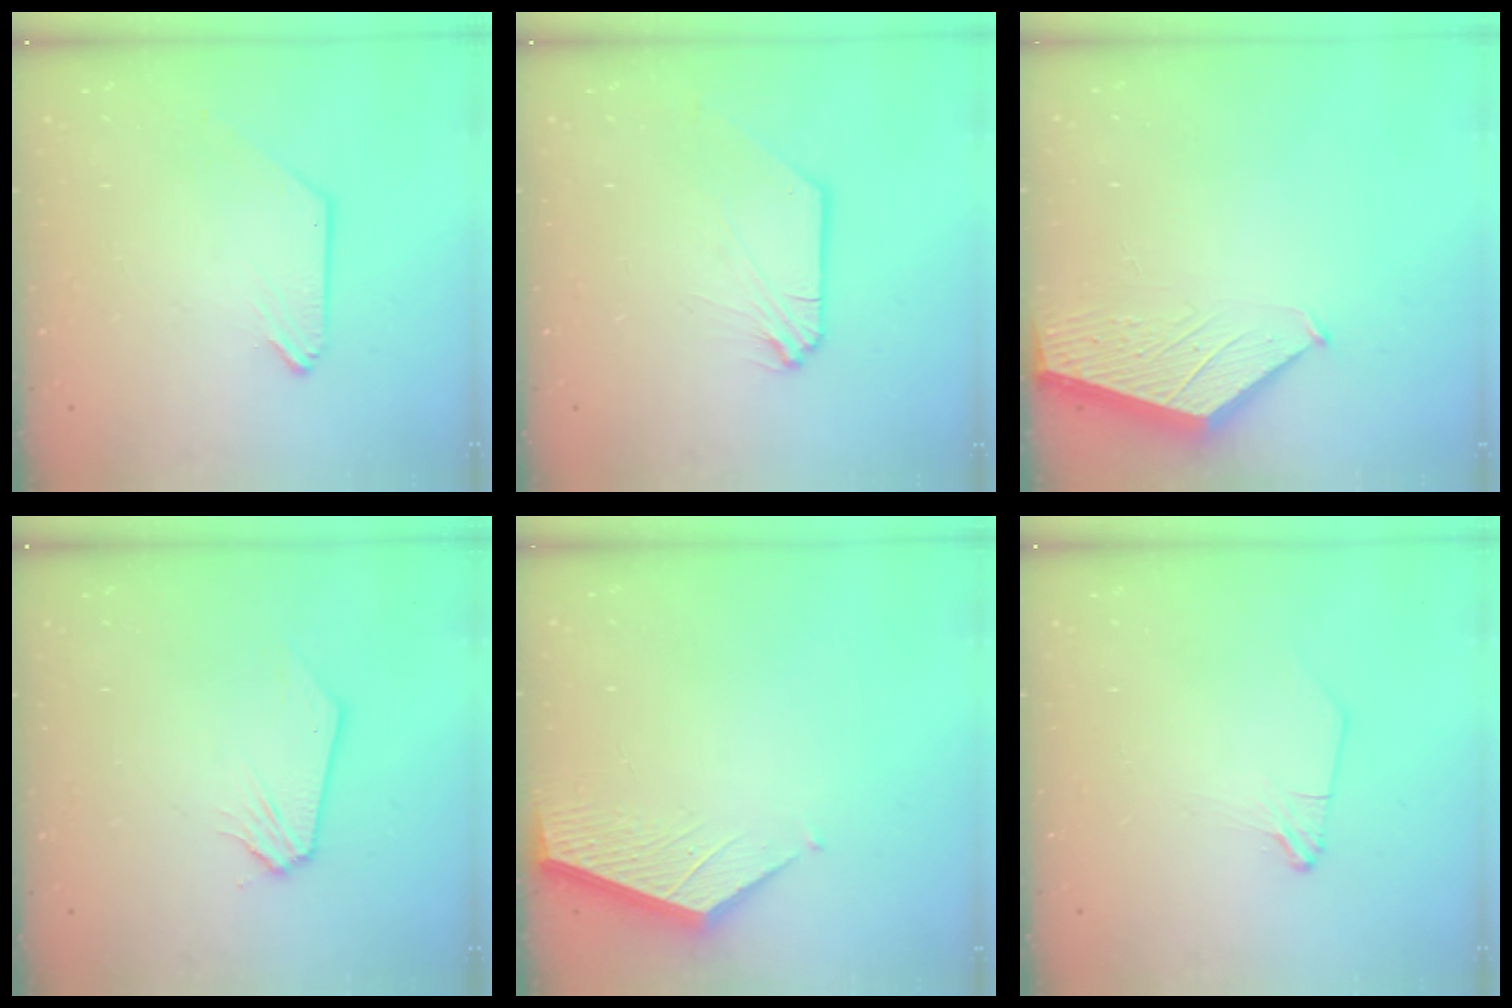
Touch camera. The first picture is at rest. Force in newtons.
{"total": 0.7, "press": 0.6, "slide": 0.3}
{"total": 1.9, "press": 1.9, "slide": 0.2}
{"total": 0.0}
{"total": 3.7, "press": 3.7, "slide": 0.3}
{"total": 1.0, "press": 1.0, "slide": 0.1}